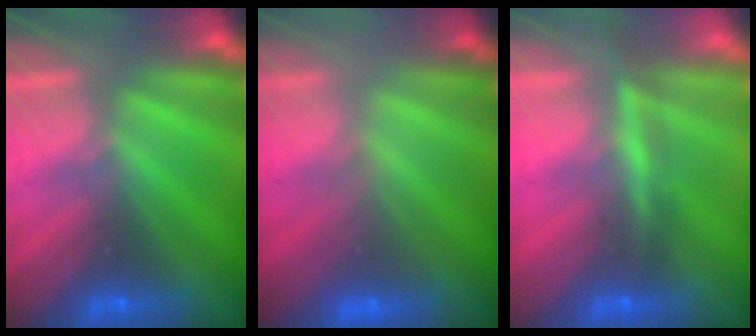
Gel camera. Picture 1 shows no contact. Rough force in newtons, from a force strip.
{"total": 2.3}
{"total": 4.5}